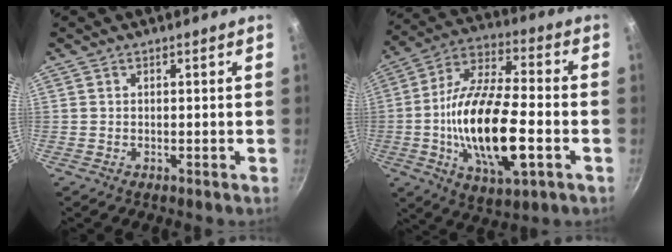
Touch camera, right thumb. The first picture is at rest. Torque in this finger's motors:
{"motor_torque": [0.20, 1.43, 2.18, -0.61, 0.64]}